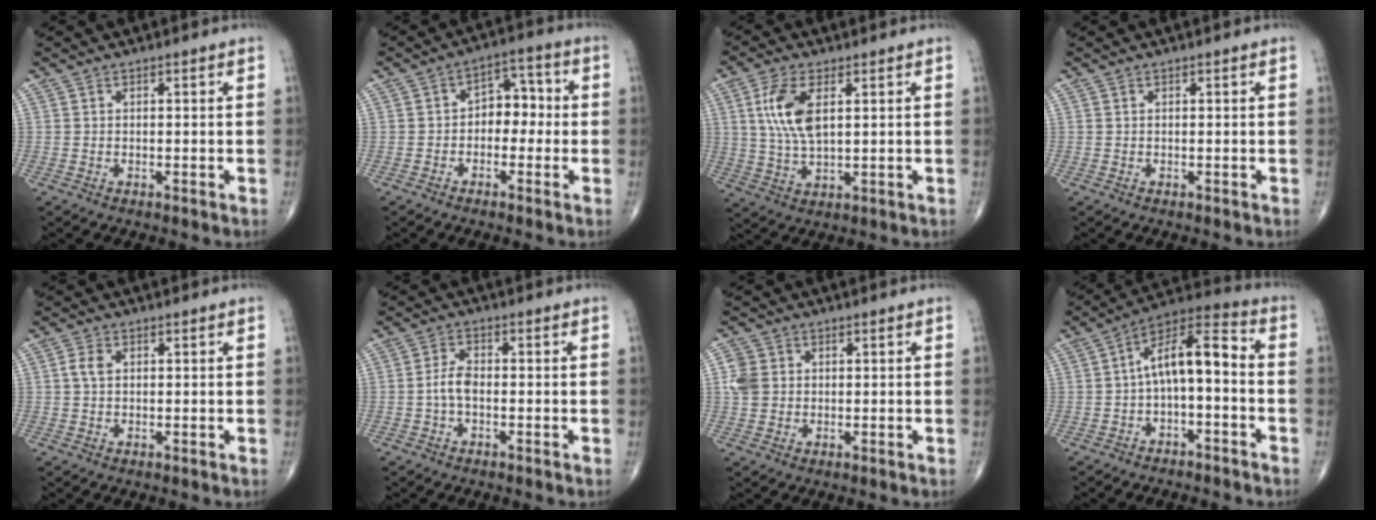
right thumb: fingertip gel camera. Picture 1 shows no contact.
{"total": 6.5, "force": [-0.8, 4.6, 4.6], "torque": [-0.031, 0.032, -0.026]}
{"total": 9.1, "force": [2.5, 4.1, 7.7], "torque": [-0.164, -0.007, 0.052]}
{"total": 0.0}
{"total": 2.5, "force": [0.5, 1.7, 1.8], "torque": [-0.040, 0.005, 0.008]}
{"total": 3.4, "force": [-0.8, 1.7, 2.8], "torque": [-0.058, 0.012, -0.019]}
{"total": 4.4, "force": [0.6, 3.8, 2.2], "torque": [-0.039, 0.004, 0.009]}
{"total": 11.1, "force": [-1.5, 4.7, 10.0], "torque": [-0.159, 0.061, -0.032]}